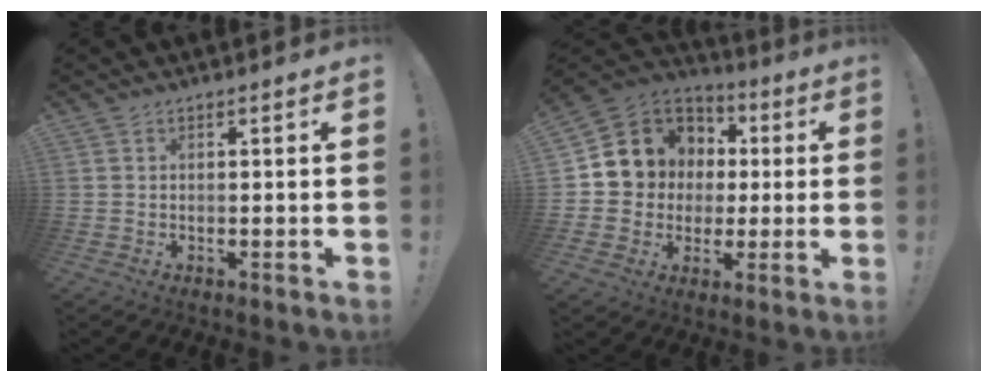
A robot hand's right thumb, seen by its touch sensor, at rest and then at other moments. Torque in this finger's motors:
{"motor_torque": [0.34, 0.00, -0.04, 0.19, 0.24]}